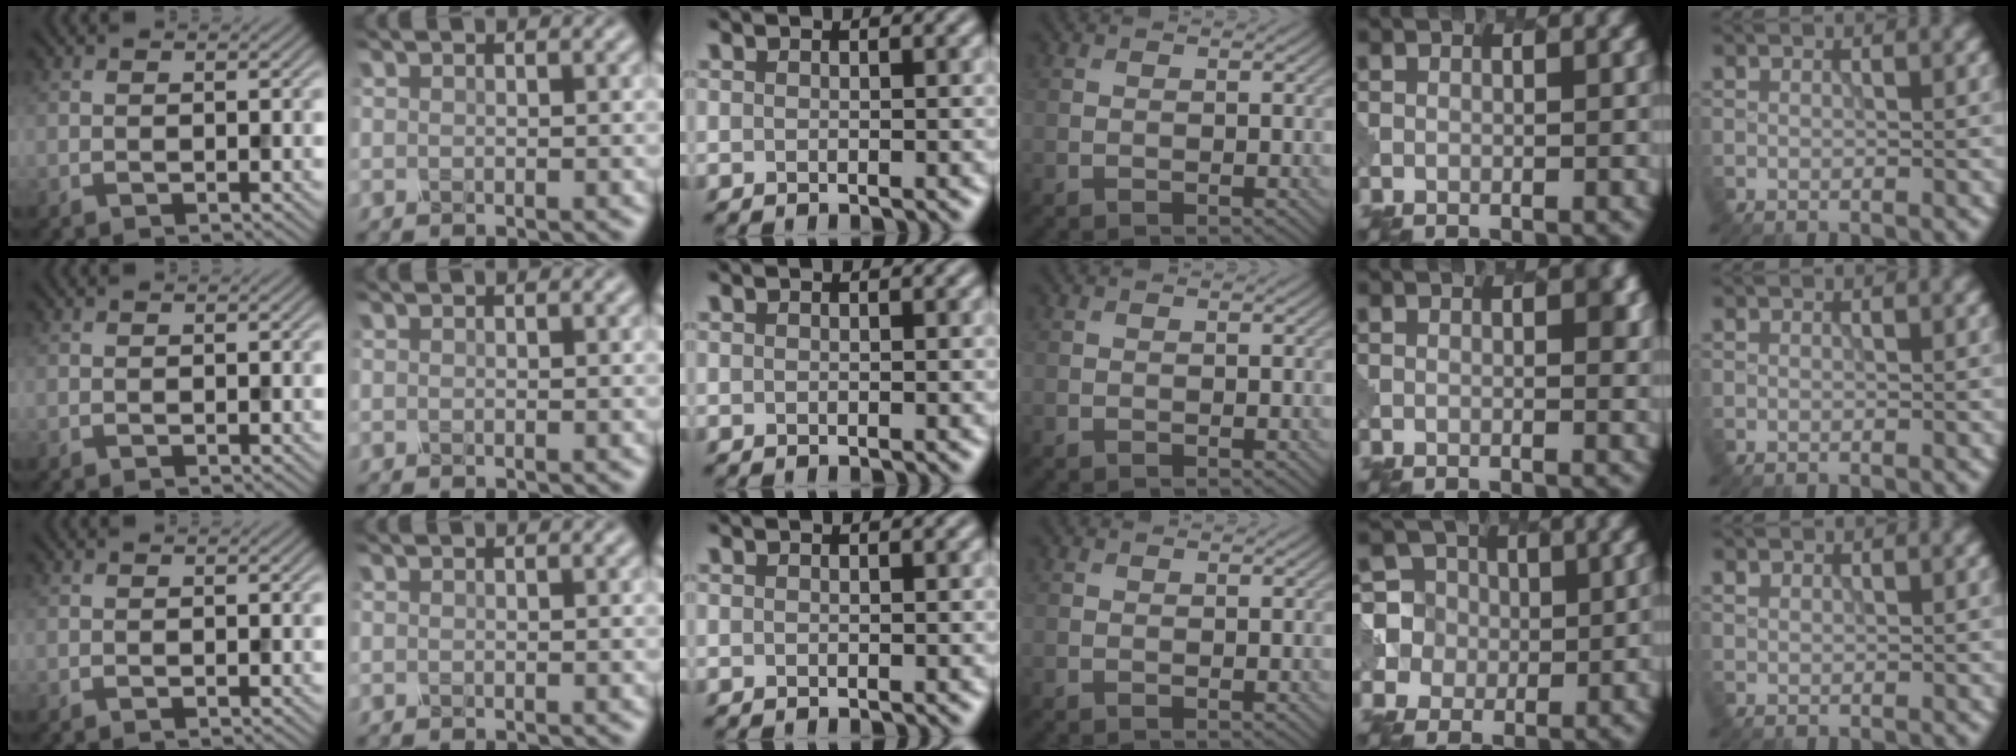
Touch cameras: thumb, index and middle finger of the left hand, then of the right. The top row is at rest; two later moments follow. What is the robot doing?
{"motion": "dispense", "object": "spray bottle"}